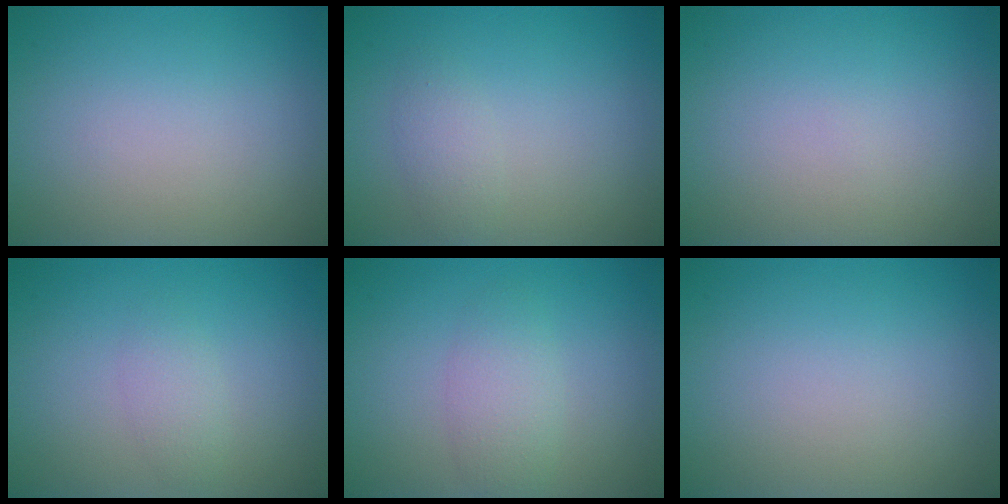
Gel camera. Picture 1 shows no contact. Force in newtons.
{"total": 1.5, "press": 1.5, "slide": 0.2}
{"total": 0.0}
{"total": 1.4, "press": 1.4, "slide": 0.1}
{"total": 2.4, "press": 2.4, "slide": 0.1}
{"total": 0.0}